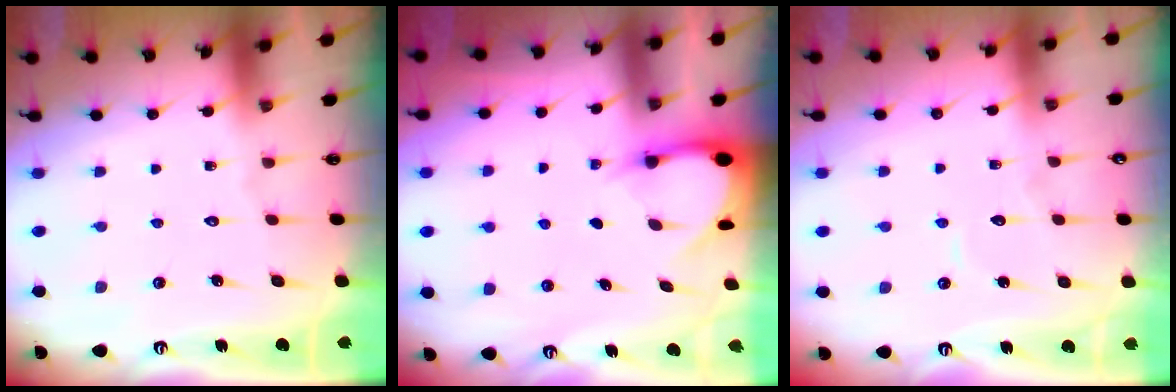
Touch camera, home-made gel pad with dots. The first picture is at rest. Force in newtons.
{"total": 3.1, "press": 3.1, "slide": 0.2}
{"total": 5.8, "press": 5.8, "slide": 0.5}